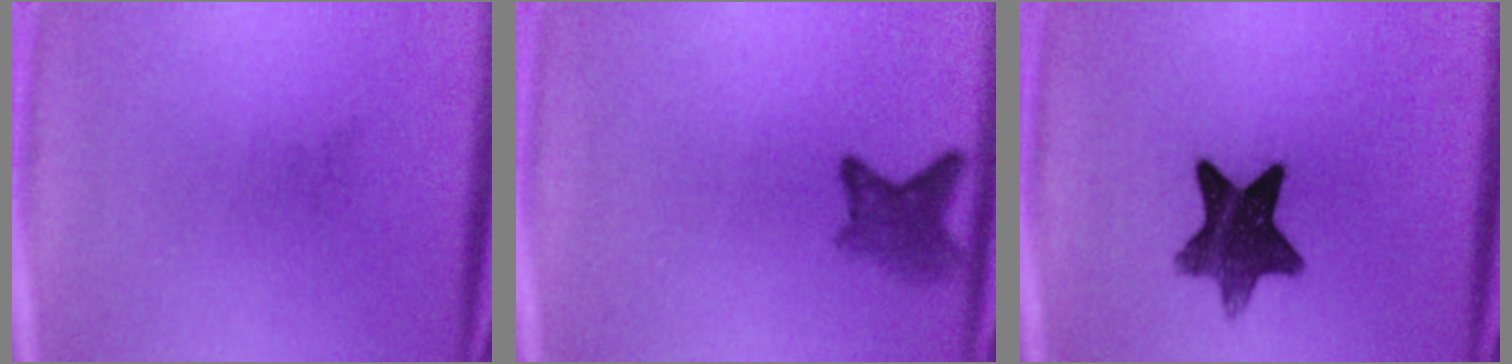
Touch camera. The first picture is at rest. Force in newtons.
{"total": 3.7}
{"total": 10.9}